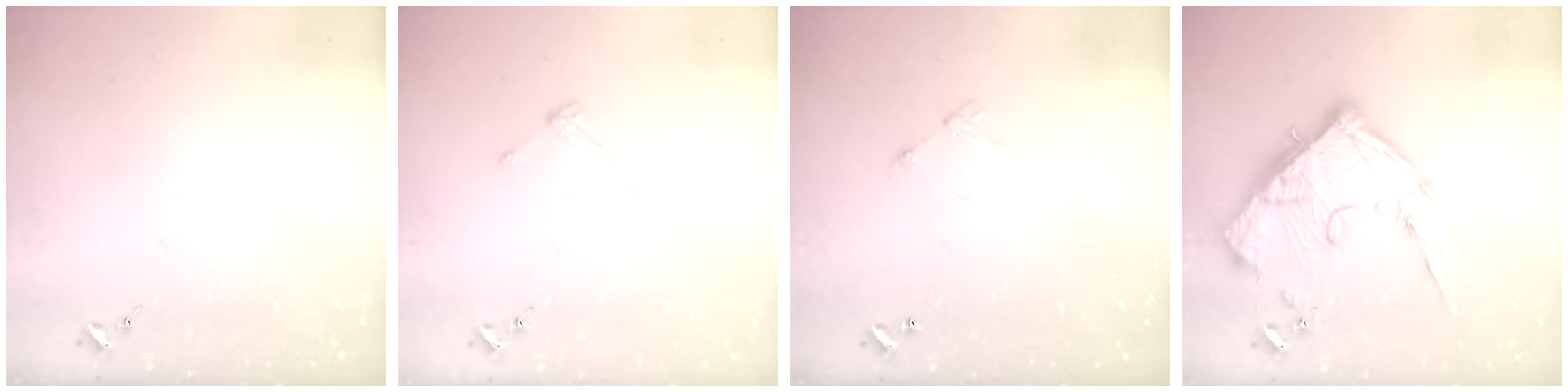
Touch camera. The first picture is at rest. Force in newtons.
{"total": 3.6, "press": 3.5, "slide": 0.6}
{"total": 4.6, "press": 4.6, "slide": 0.5}
{"total": 20.7, "press": 20.6, "slide": 2.2}